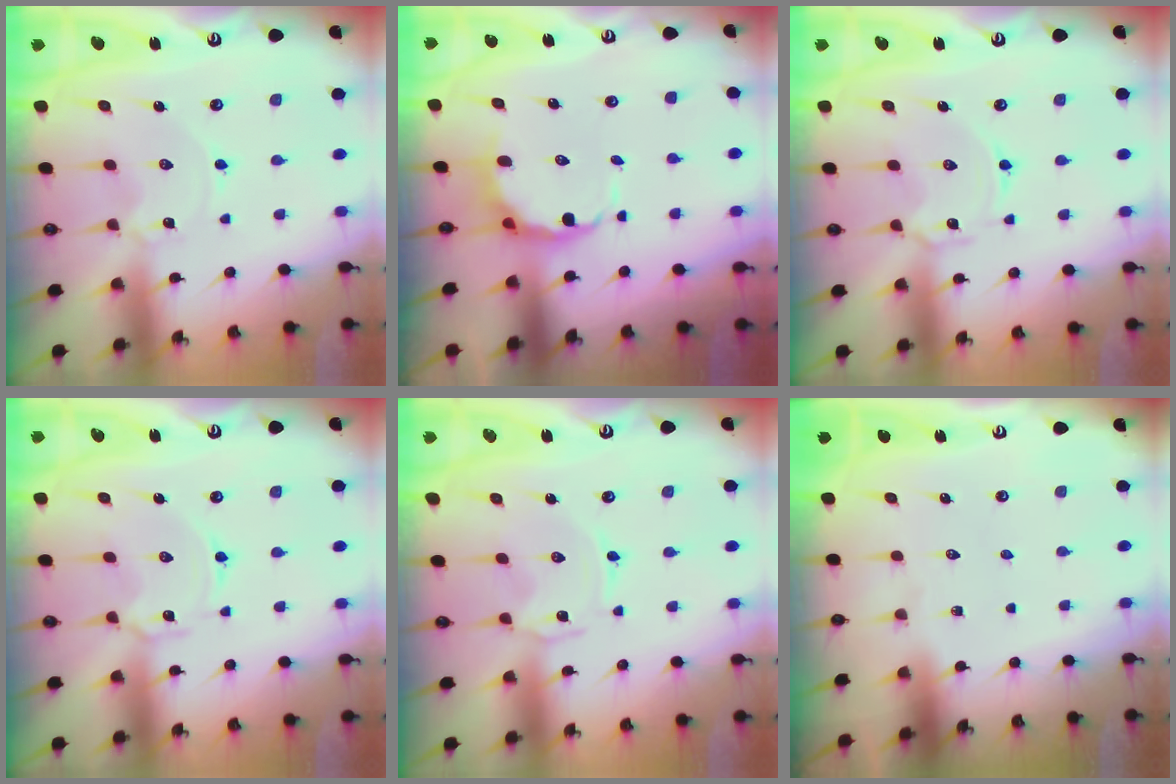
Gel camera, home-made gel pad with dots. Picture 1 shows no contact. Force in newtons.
{"total": 6.2, "press": 5.7, "slide": 2.5}
{"total": 2.1, "press": 2.1, "slide": 0.3}
{"total": 2.1, "press": 2.1, "slide": 0.3}
{"total": 0.9, "press": 0.8, "slide": 0.3}
{"total": 0.0}